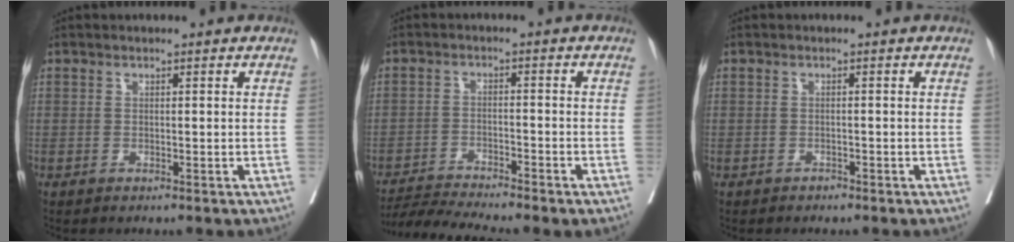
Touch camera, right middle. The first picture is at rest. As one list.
[{"total": 8.0, "force": [-7.3, -0.9, 3.1], "torque": [-0.051, -0.008, -0.123]}, {"total": 0.7, "force": [-0.6, 0.4, 0.0], "torque": [0.001, 0.002, -0.011]}]